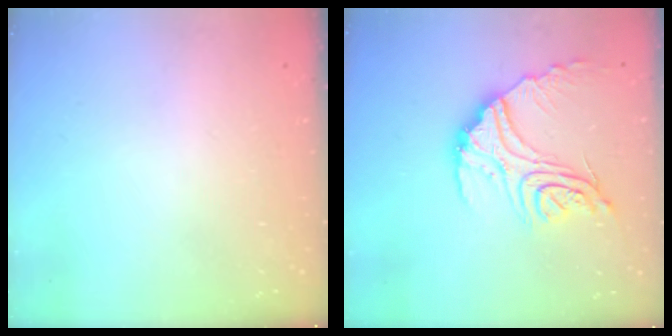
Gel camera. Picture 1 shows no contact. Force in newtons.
{"total": 19.5, "press": 19.4, "slide": 1.8}